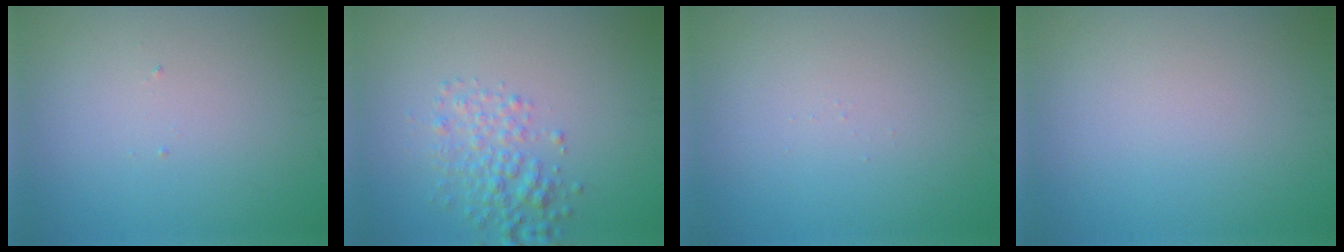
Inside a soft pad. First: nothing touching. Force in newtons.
{"total": 2.9, "press": 2.9, "slide": 0.0}
{"total": 0.0}
{"total": 0.0}